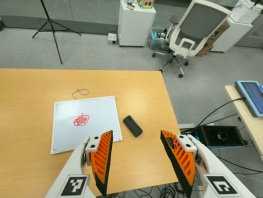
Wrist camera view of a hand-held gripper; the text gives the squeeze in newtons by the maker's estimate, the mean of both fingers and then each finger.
{"total": 0.0}